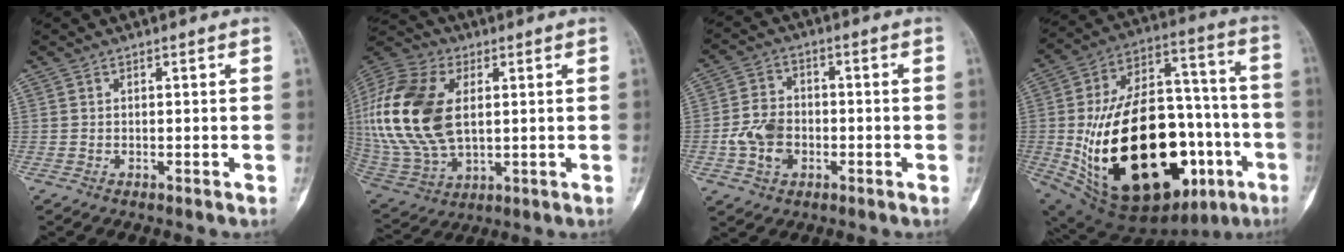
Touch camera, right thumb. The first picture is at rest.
{"total": 23.2, "force": [3.3, 14.1, 18.1], "torque": [-0.393, -0.011, 0.062]}
{"total": 8.1, "force": [-2.0, 6.1, 5.0], "torque": [-0.081, 0.016, -0.039]}
{"total": 36.7, "force": [-8.9, 18.5, 30.4], "torque": [-0.502, 0.006, -0.114]}